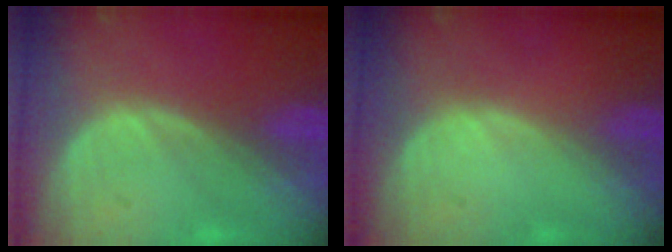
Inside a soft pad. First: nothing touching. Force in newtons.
{"total": 0.0}